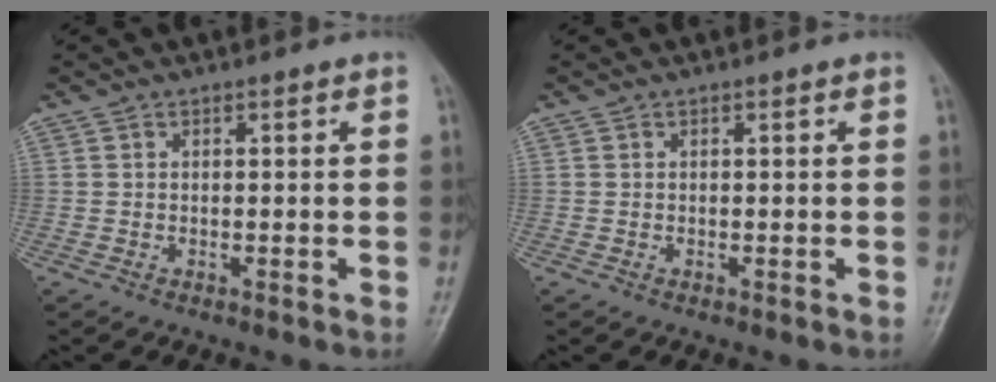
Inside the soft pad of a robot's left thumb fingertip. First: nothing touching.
{"total": 0.0}